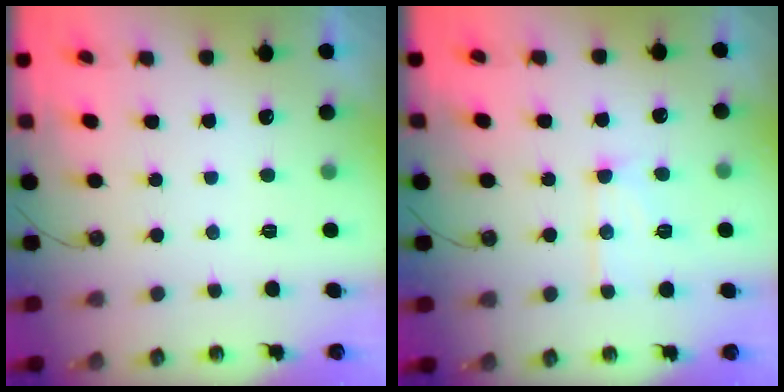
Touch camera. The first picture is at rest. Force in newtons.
{"total": 10.2, "press": 10.1, "slide": 0.8}